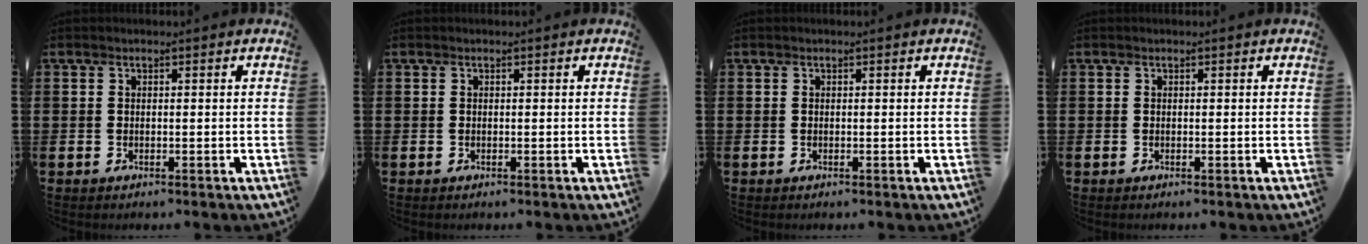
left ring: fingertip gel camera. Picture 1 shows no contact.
{"total": 0.0}
{"total": 0.0}
{"total": 0.0}